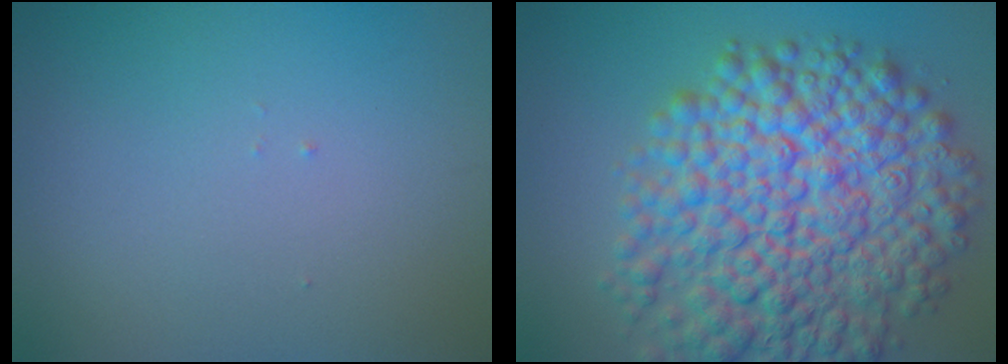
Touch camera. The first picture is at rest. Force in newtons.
{"total": 12.7, "press": 12.7, "slide": 0.4}